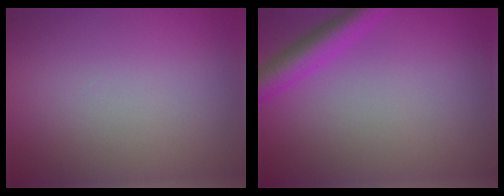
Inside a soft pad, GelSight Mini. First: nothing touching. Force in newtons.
{"total": 3.5, "press": 3.5, "slide": 0.2}